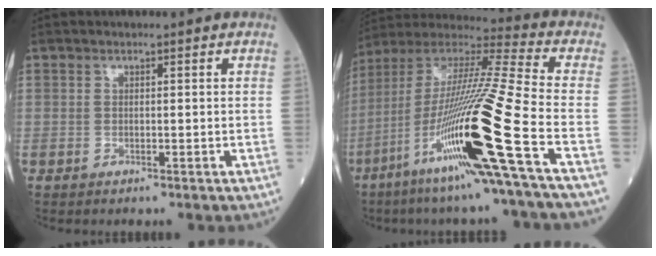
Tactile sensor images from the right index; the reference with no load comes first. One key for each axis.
{"total": 24.1, "fx": -9.8, "fy": -1.4, "fz": 22.0, "tx": -0.425, "ty": -0.040, "tz": -0.190}